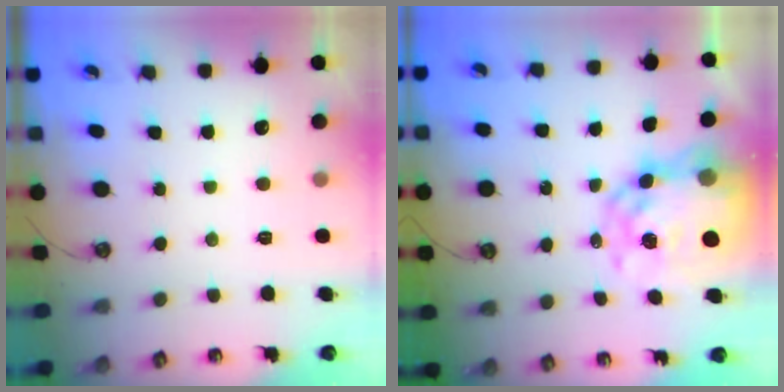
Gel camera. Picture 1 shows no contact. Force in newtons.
{"total": 13.2, "press": 13.2, "slide": 1.0}